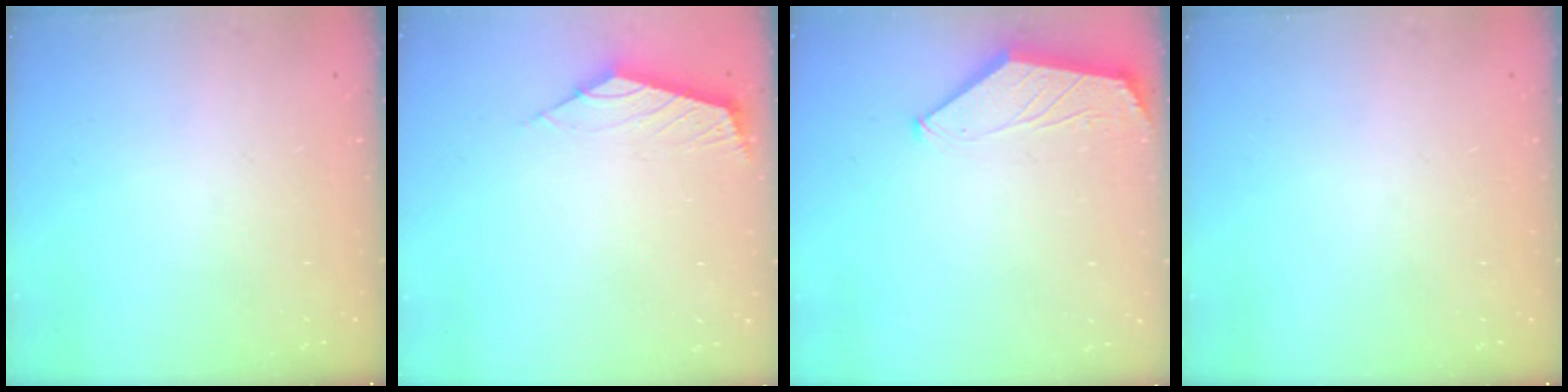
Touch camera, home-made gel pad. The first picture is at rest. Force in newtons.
{"total": 2.5, "press": 2.4, "slide": 0.7}
{"total": 1.7, "press": 1.6, "slide": 0.3}
{"total": 0.0}